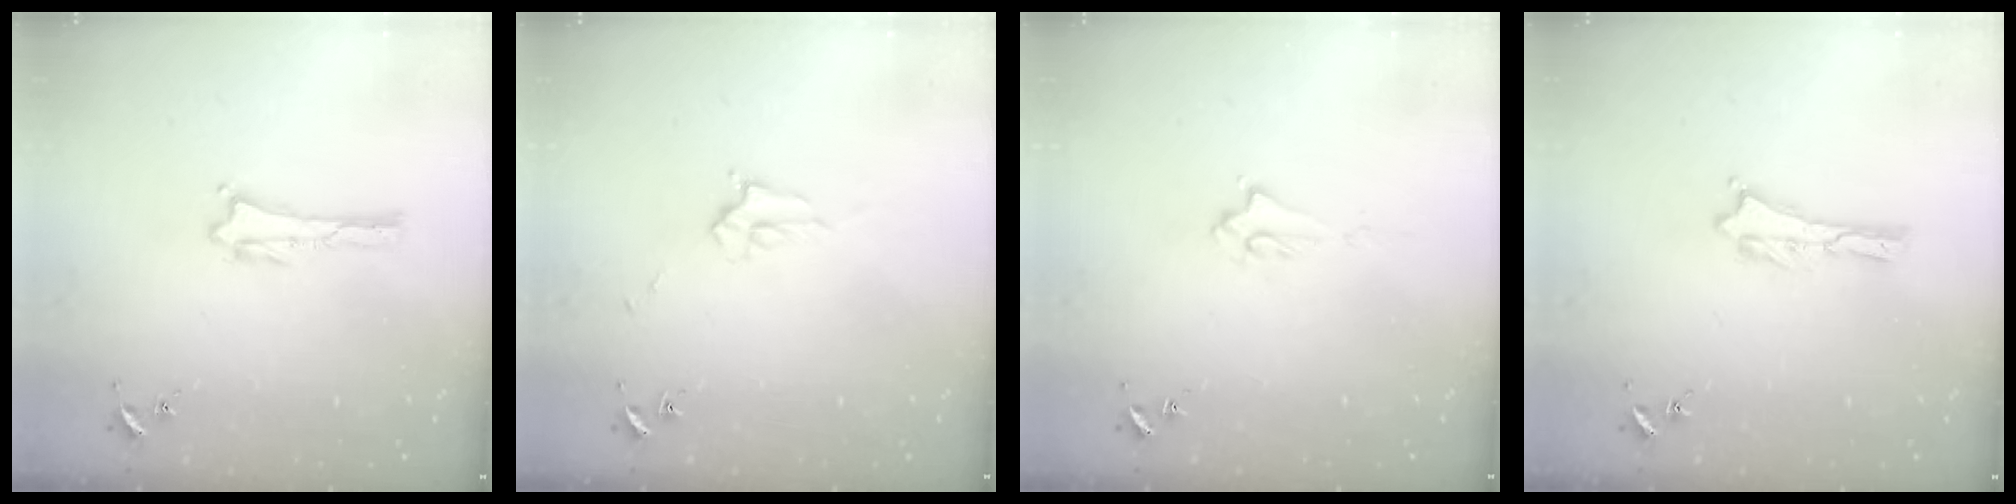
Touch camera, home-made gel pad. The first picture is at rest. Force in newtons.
{"total": 2.3, "press": 2.3, "slide": 0.3}
{"total": 1.9, "press": 1.8, "slide": 0.4}
{"total": 0.0}